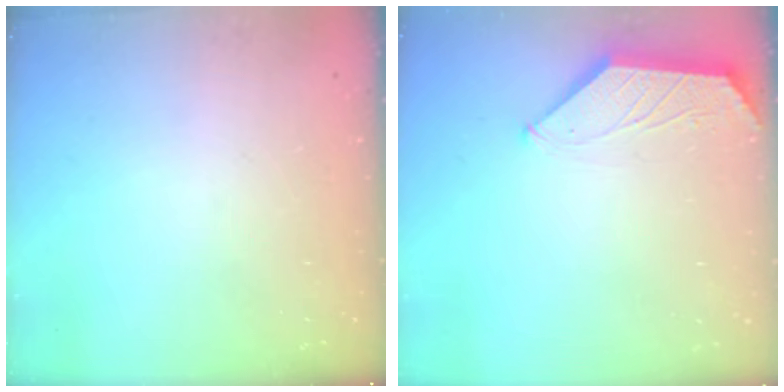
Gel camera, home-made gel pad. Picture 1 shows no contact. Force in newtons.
{"total": 1.6, "press": 1.6, "slide": 0.3}